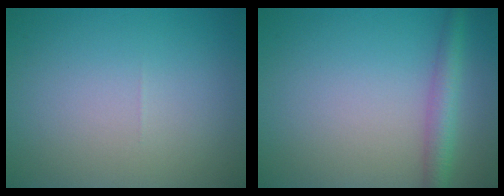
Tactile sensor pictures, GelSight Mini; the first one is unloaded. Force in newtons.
{"total": 3.0, "press": 3.0, "slide": 0.1}